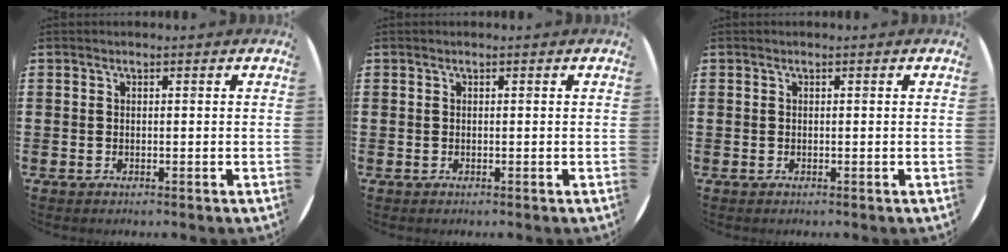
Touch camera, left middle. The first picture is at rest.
{"total": 0.0}
{"total": 0.0}